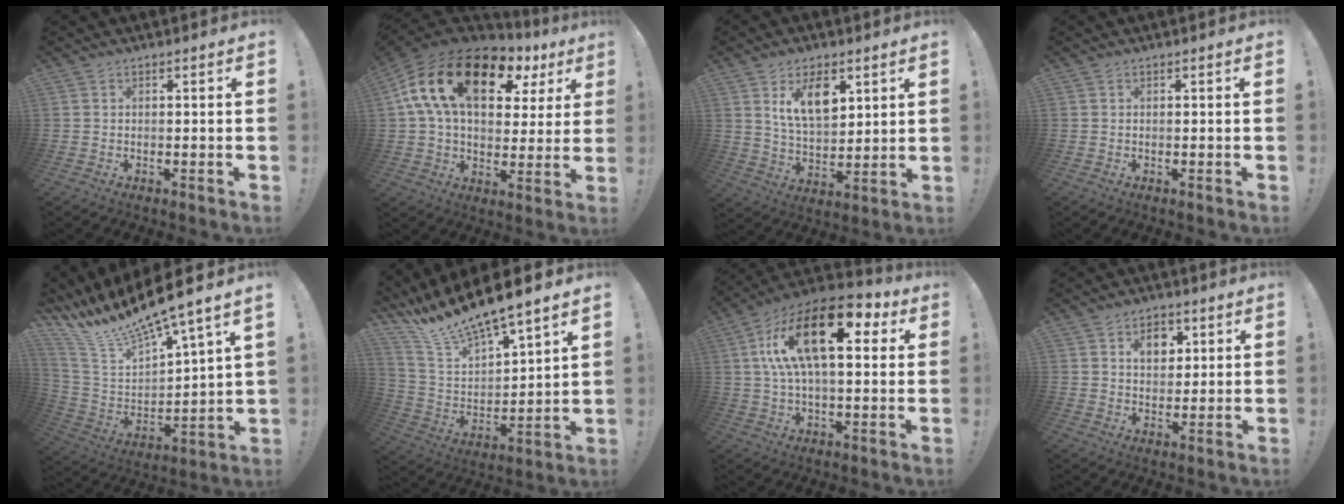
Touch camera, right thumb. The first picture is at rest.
{"total": 21.0, "force": [9.0, 11.4, 15.1], "torque": [-0.263, -0.026, 0.157]}
{"total": 12.5, "force": [6.3, 7.5, 7.8], "torque": [-0.117, -0.025, 0.118]}
{"total": 0.0}
{"total": 14.7, "force": [11.5, 2.7, 8.7], "torque": [-0.164, -0.088, 0.191]}
{"total": 13.0, "force": [11.6, 2.1, 5.6], "torque": [-0.126, -0.098, 0.199]}
{"total": 21.7, "force": [6.2, 9.1, 18.7], "torque": [-0.333, -0.022, 0.095]}
{"total": 7.6, "force": [3.5, 5.9, 3.4], "torque": [-0.036, -0.014, 0.060]}